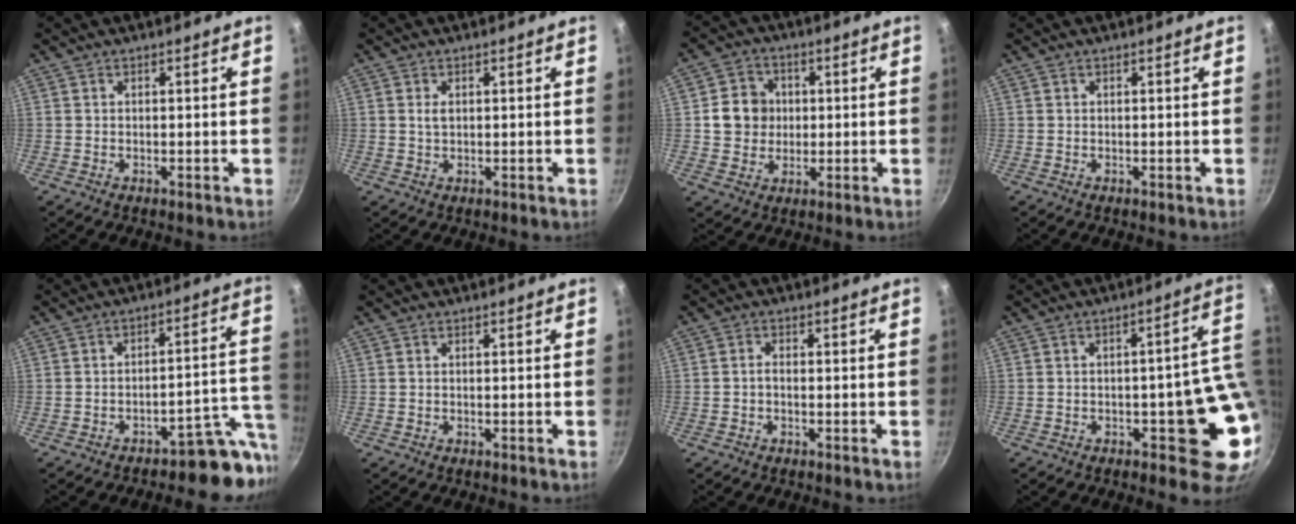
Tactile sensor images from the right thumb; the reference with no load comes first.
{"total": 1.7, "force": [0.4, 1.1, 1.3], "torque": [-0.024, -0.001, 0.007]}
{"total": 8.0, "force": [0.8, 7.3, 3.1], "torque": [-0.021, 0.009, 0.007]}
{"total": 0.0}
{"total": 8.8, "force": [-5.8, 3.6, 5.5], "torque": [-0.023, 0.065, -0.086]}
{"total": 0.0}
{"total": 1.5, "force": [-0.4, 1.0, 1.1], "torque": [-0.018, 0.009, -0.010]}
{"total": 12.1, "force": [-0.8, 5.1, 11.0], "torque": [-0.070, 0.010, -0.008]}